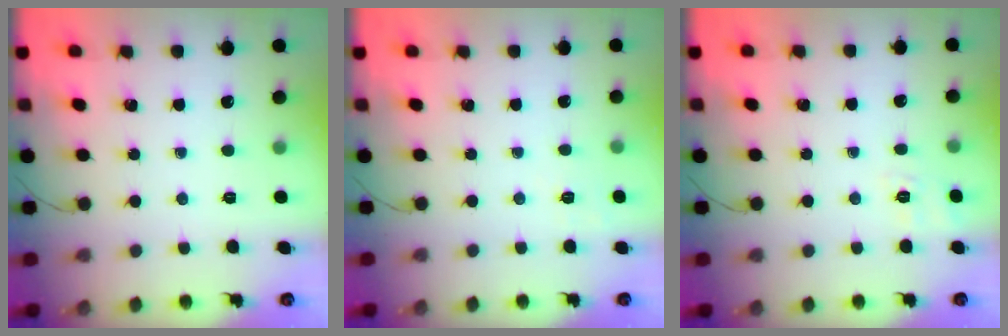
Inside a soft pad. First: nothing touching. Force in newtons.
{"total": 2.8, "press": 2.4, "slide": 1.5}
{"total": 2.2, "press": 0.8, "slide": 2.0}